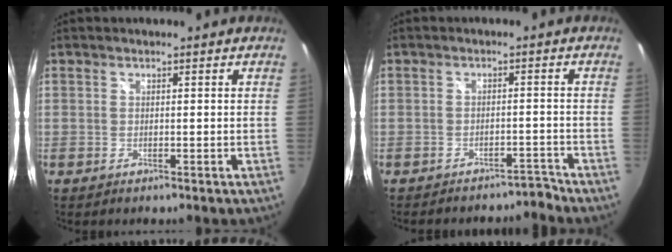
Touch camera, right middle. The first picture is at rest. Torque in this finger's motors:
{"motor_torque": [-0.26, -0.14, -0.08, -0.01]}